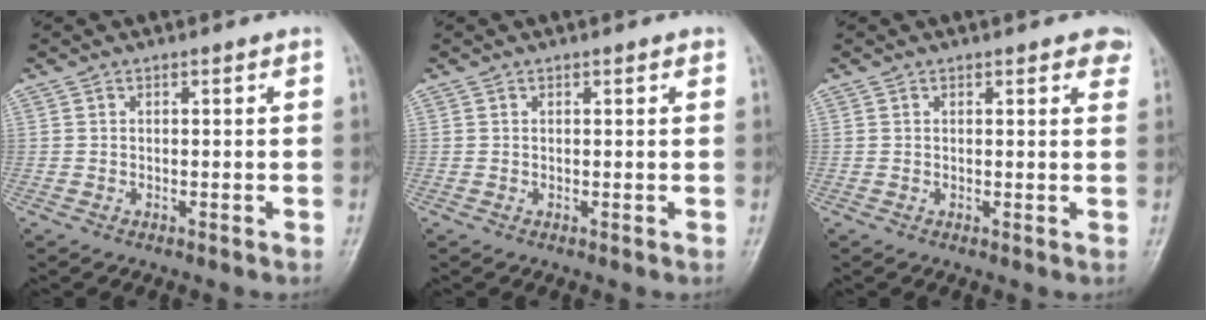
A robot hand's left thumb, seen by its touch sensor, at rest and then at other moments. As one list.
[{"total": 0.8, "force": [0.4, 0.2, 0.6], "torque": [-0.007, 0.000, 0.004]}, {"total": 3.4, "force": [2.3, 1.3, 2.2], "torque": [-0.008, -0.003, 0.022]}]